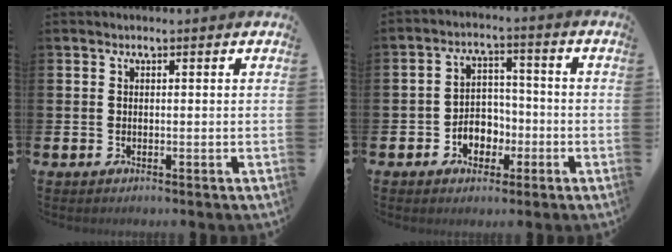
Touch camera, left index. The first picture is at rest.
{"total": 4.3, "force": [-1.8, 3.6, 1.6], "torque": [-0.030, 0.004, -0.040]}